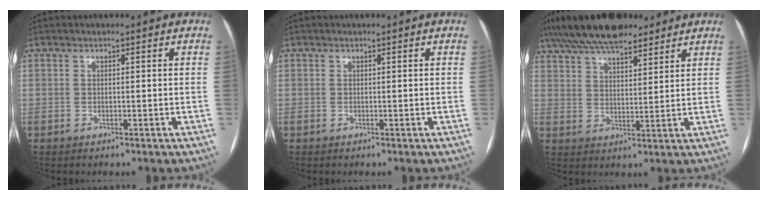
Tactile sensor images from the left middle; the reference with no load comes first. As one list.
[{"total": 0.0}, {"total": 15.5, "force": [12.3, 4.8, 8.1], "torque": [-0.158, 0.047, 0.206]}]